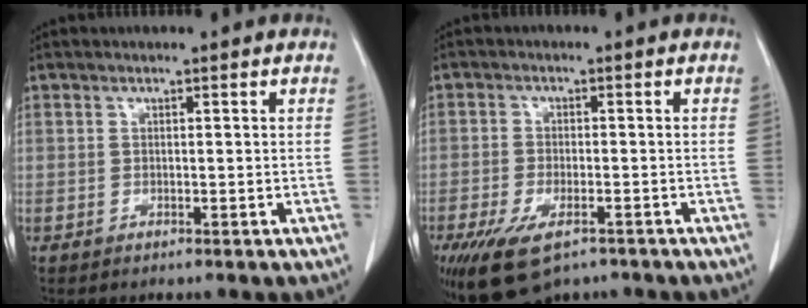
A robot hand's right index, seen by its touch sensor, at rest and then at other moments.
{"total": 9.9, "force": [-6.4, 4.1, 6.3], "torque": [-0.118, -0.016, -0.102]}